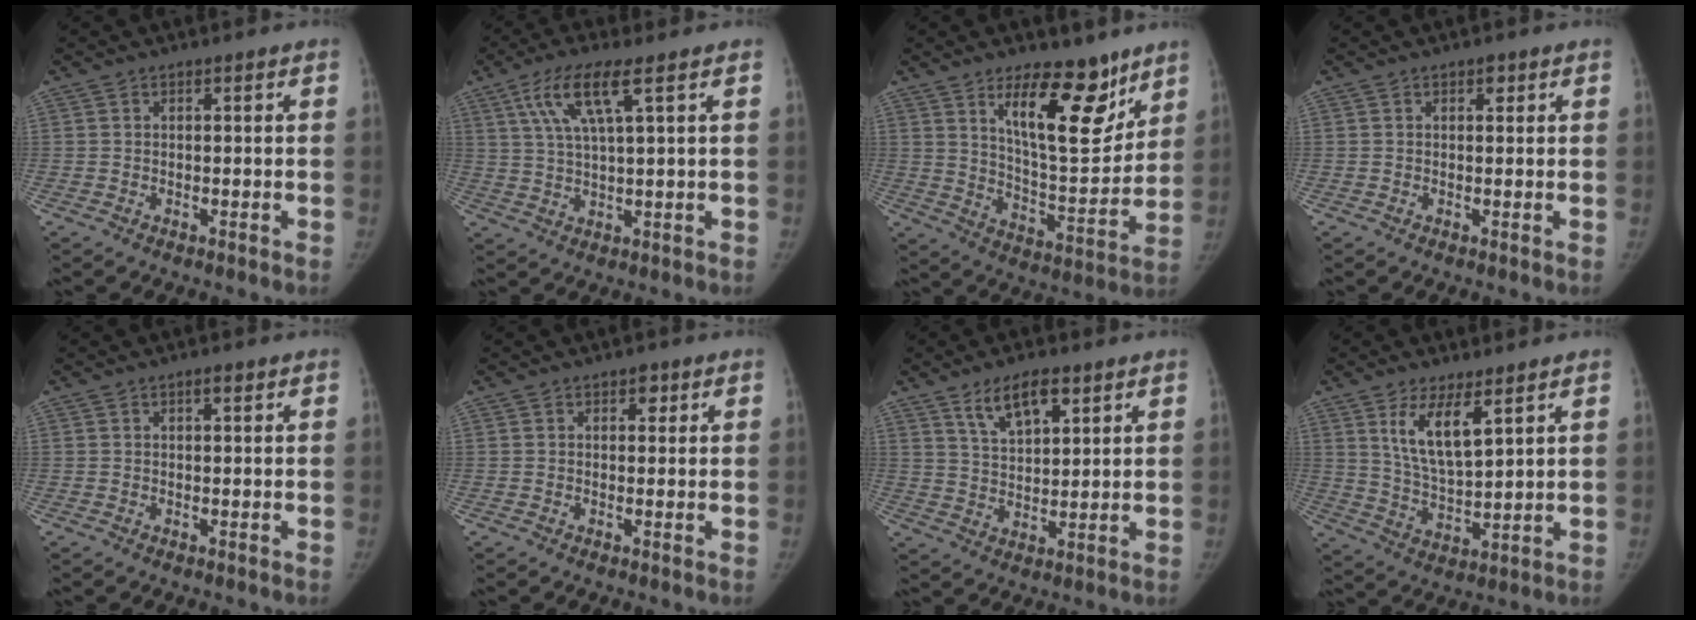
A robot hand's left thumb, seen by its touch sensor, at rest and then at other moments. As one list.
[{"total": 8.6, "force": [3.9, 1.3, 7.5], "torque": [-0.167, -0.005, 0.078]}, {"total": 16.9, "force": [10.2, 6.7, 11.7], "torque": [-0.129, -0.080, 0.173]}, {"total": 1.3, "force": [0.7, 0.8, 0.8], "torque": [-0.003, 0.000, 0.007]}, {"total": 1.2, "force": [0.6, 0.4, 0.9], "torque": [-0.009, 0.001, 0.007]}, {"total": 1.8, "force": [0.9, 1.2, 1.0], "torque": [0.000, -0.001, 0.008]}, {"total": 8.3, "force": [5.0, 3.5, 5.6], "torque": [-0.080, -0.025, 0.094]}, {"total": 9.5, "force": [4.9, 3.3, 7.4], "torque": [-0.127, -0.036, 0.105]}]